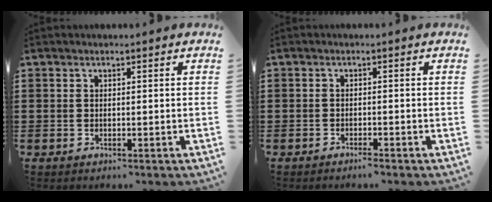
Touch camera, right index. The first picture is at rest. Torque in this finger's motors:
{"motor_torque": [0.14, -0.11, -0.01, 0.00]}